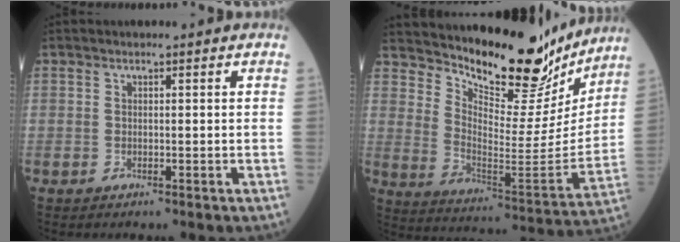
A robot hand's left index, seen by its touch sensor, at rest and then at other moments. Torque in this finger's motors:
{"motor_torque": [1.32, -0.82, 0.52, 0.09]}